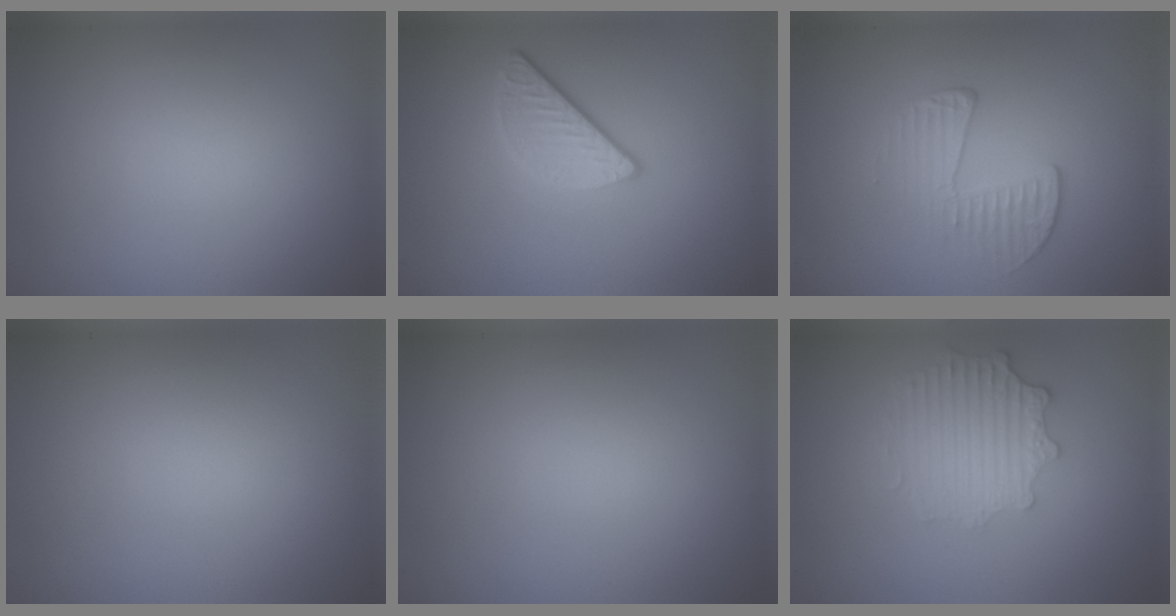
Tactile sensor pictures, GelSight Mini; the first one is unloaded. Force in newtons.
{"total": 3.2, "press": 2.6, "slide": 1.9}
{"total": 2.2, "press": 1.3, "slide": 1.8}
{"total": 0.0}
{"total": 0.0}
{"total": 2.6, "press": 2.5, "slide": 0.9}